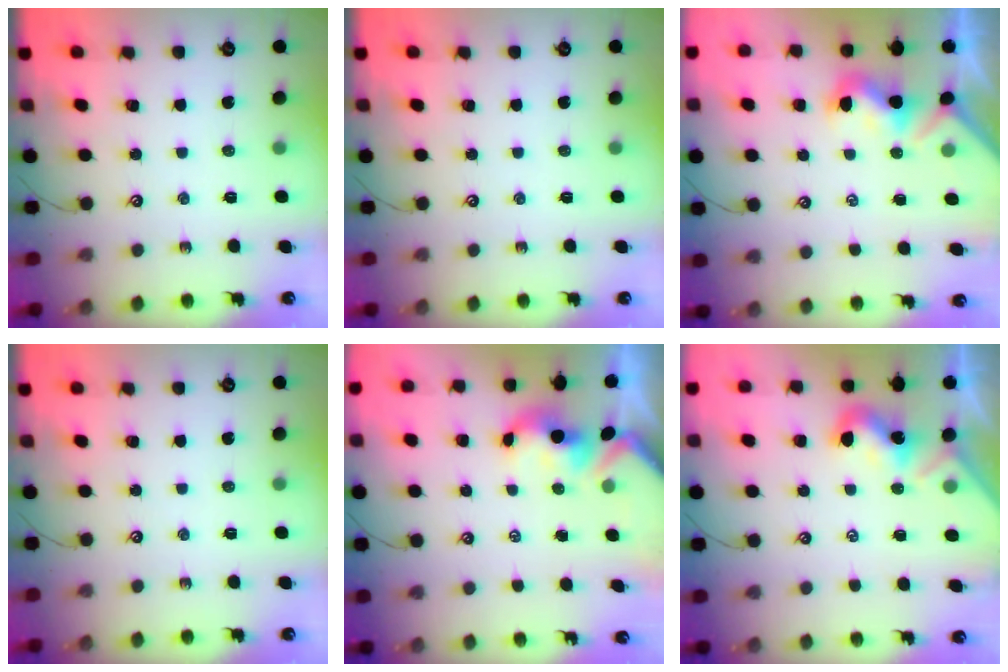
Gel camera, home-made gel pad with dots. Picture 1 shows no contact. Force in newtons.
{"total": 0.0}
{"total": 0.8, "press": 0.5, "slide": 0.6}
{"total": 0.0}
{"total": 1.7, "press": 1.5, "slide": 0.7}
{"total": 2.0, "press": 2.0, "slide": 0.5}